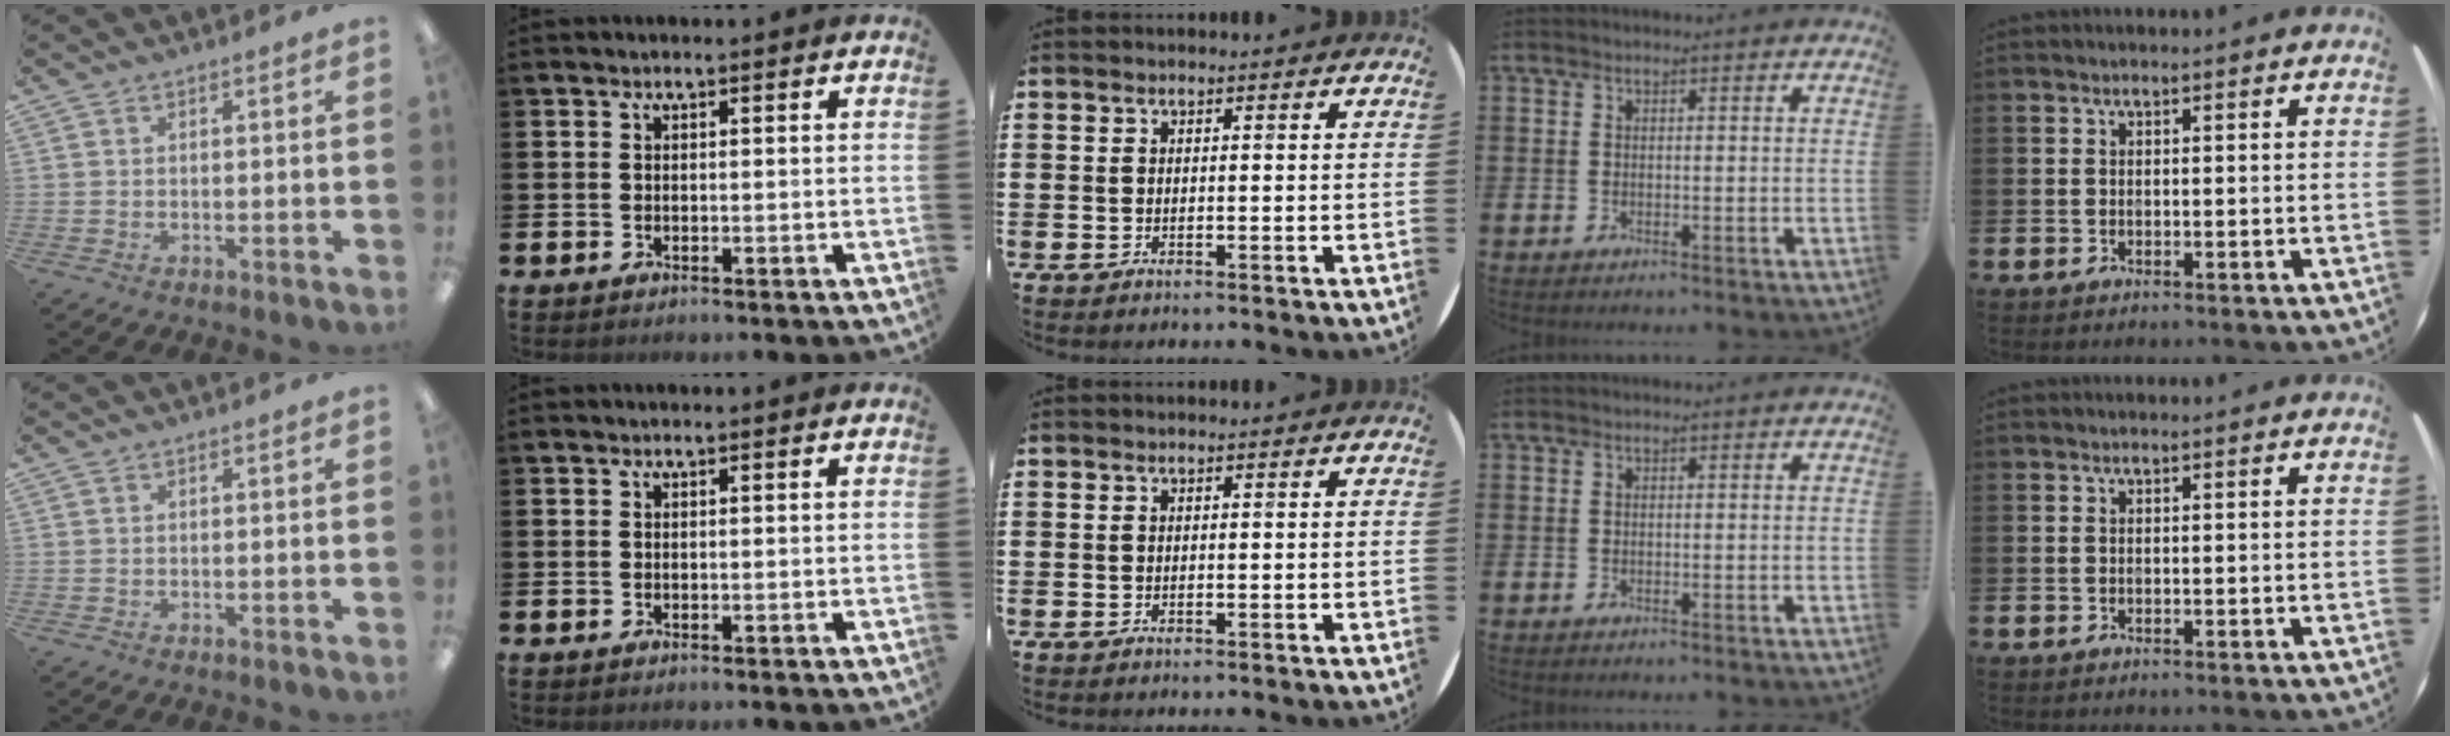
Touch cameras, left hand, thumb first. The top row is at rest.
{}